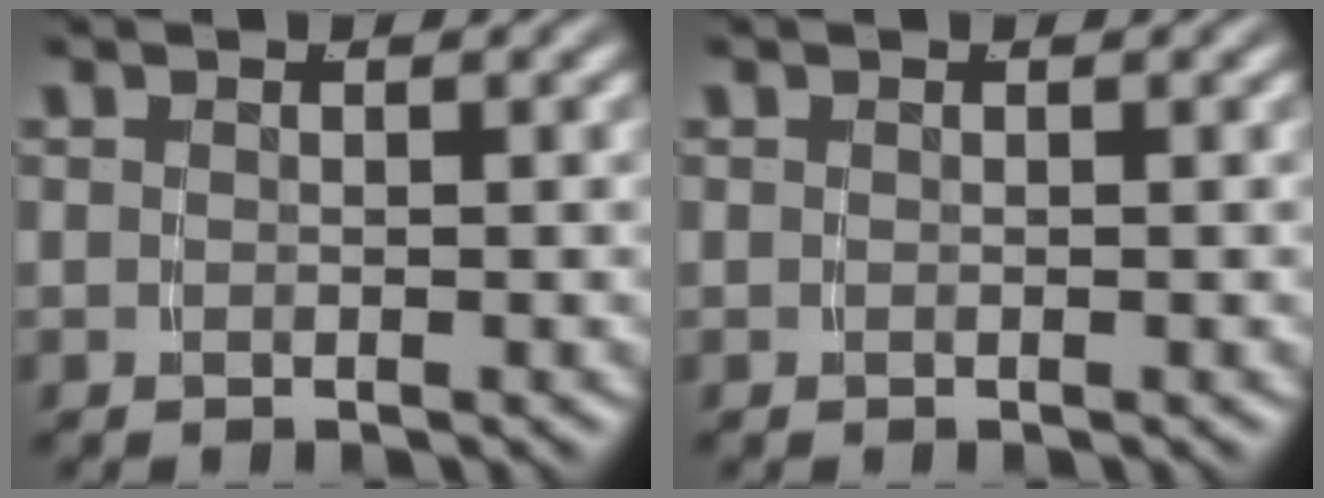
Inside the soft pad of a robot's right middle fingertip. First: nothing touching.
{"total": 0.0}